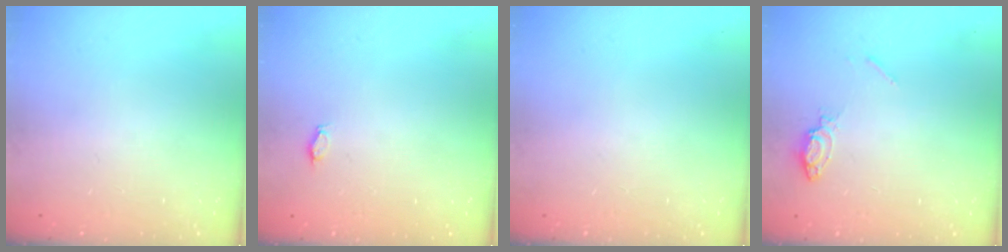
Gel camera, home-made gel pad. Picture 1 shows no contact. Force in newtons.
{"total": 2.7, "press": 2.4, "slide": 1.1}
{"total": 0.0}
{"total": 7.6, "press": 7.6, "slide": 0.8}